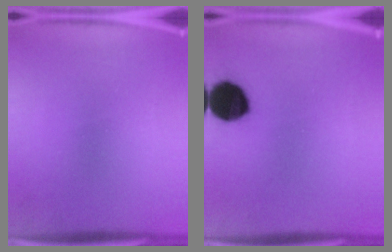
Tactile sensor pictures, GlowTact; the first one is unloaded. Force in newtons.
{"total": 12.8}